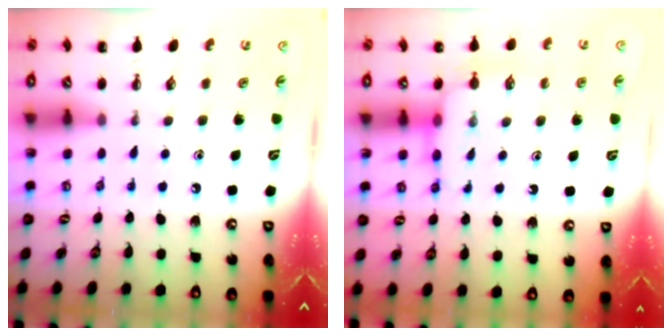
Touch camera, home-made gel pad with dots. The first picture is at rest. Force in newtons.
{"total": 8.4, "press": 8.4, "slide": 0.5}